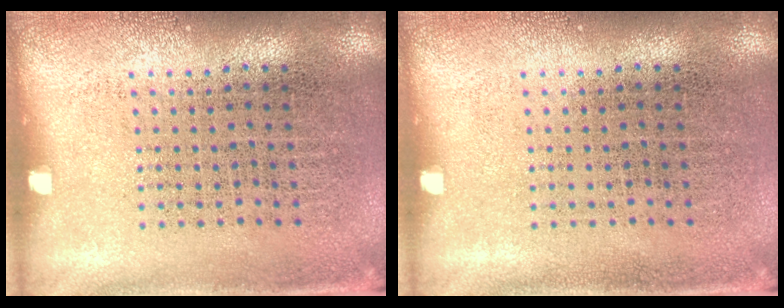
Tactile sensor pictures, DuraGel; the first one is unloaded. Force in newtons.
{"total": 0.0}